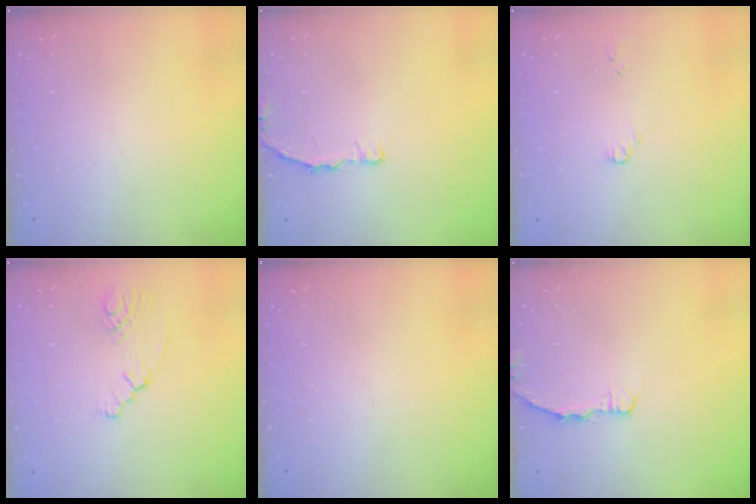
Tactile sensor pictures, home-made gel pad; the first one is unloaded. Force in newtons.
{"total": 3.6, "press": 3.6, "slide": 0.4}
{"total": 0.9, "press": 0.8, "slide": 0.2}
{"total": 2.4, "press": 2.1, "slide": 1.2}
{"total": 0.0}
{"total": 2.9, "press": 2.9, "slide": 0.4}